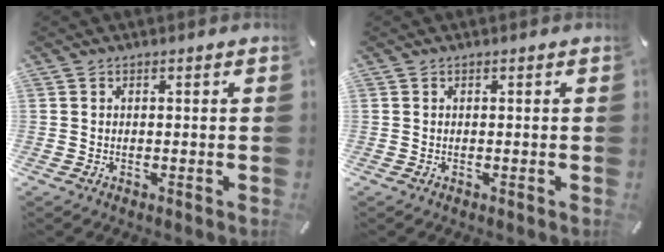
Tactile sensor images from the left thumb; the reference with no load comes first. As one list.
[{"total": 0.0}]